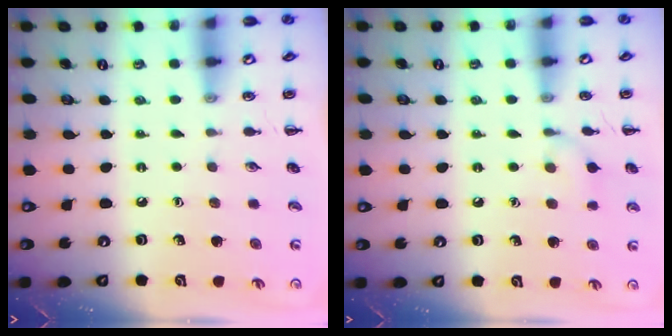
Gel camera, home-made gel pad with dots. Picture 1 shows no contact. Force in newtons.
{"total": 7.6, "press": 7.4, "slide": 1.9}